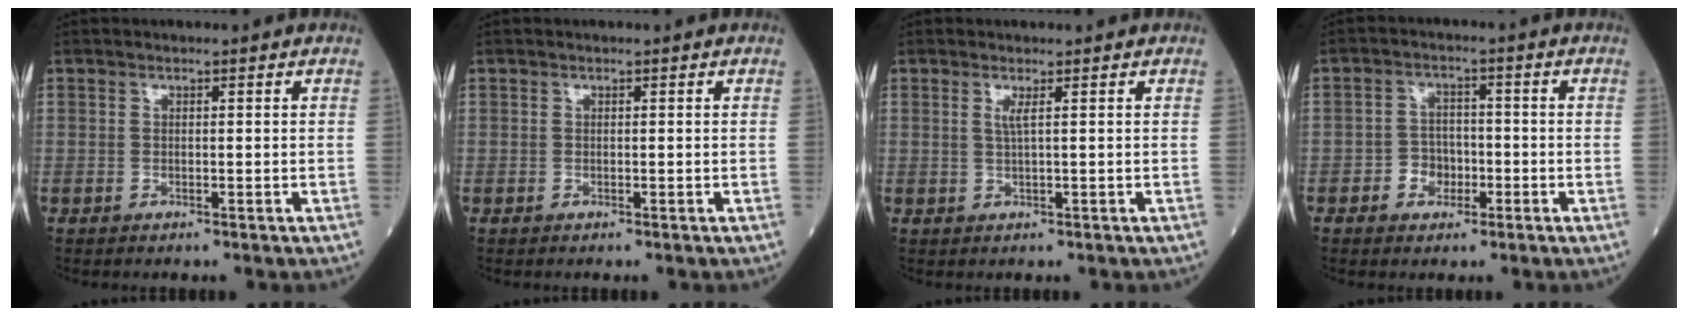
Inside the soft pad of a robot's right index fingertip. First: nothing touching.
{"total": 0.0}
{"total": 1.3, "force": [0.5, -0.3, 1.2], "torque": [-0.031, -0.004, 0.009]}
{"total": 4.0, "force": [-1.5, 3.2, 1.8], "torque": [-0.024, 0.011, -0.027]}